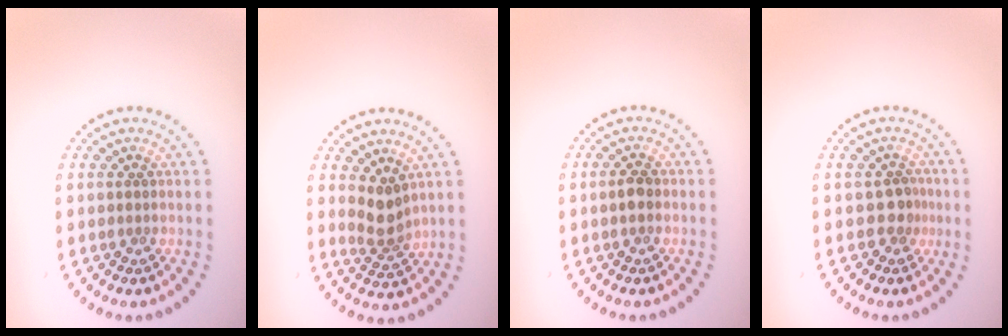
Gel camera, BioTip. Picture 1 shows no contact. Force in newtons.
{"total": 2.5, "press": 1.9, "slide": 1.6}
{"total": 1.2, "press": 1.2, "slide": 0.2}
{"total": 1.8, "press": 1.5, "slide": 1.1}